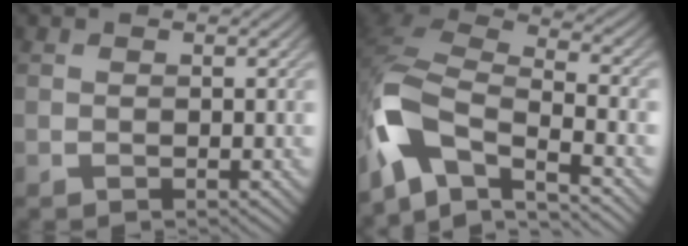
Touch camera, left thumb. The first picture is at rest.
{"total": 11.0, "force": [-6.2, 5.1, 7.6], "torque": [-0.170, -0.011, -0.135]}